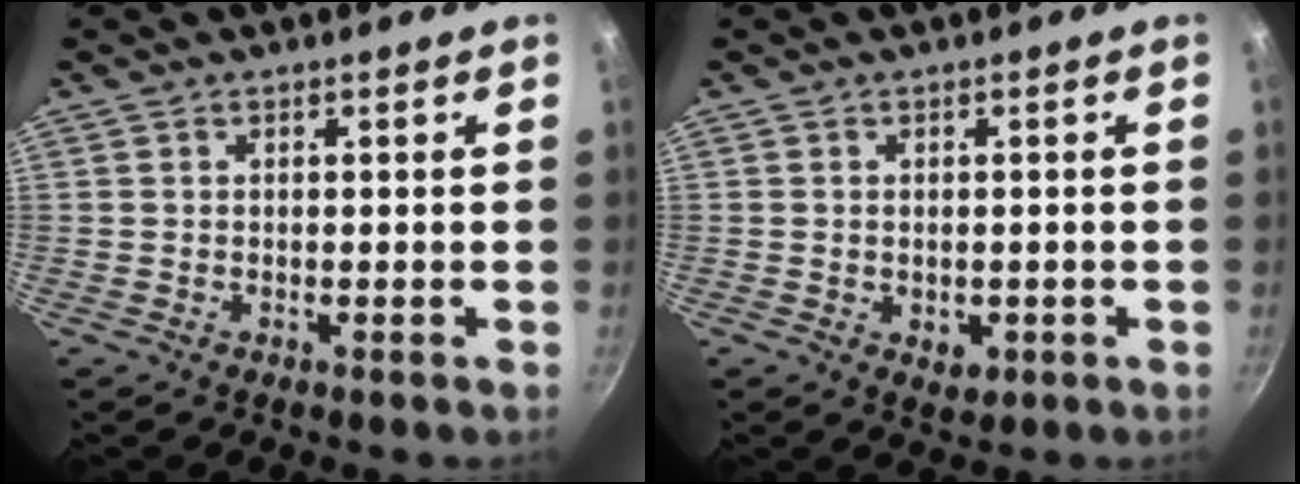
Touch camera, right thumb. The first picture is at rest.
{"total": 2.9, "force": [-0.7, 2.1, 1.9], "torque": [-0.024, -0.003, -0.005]}